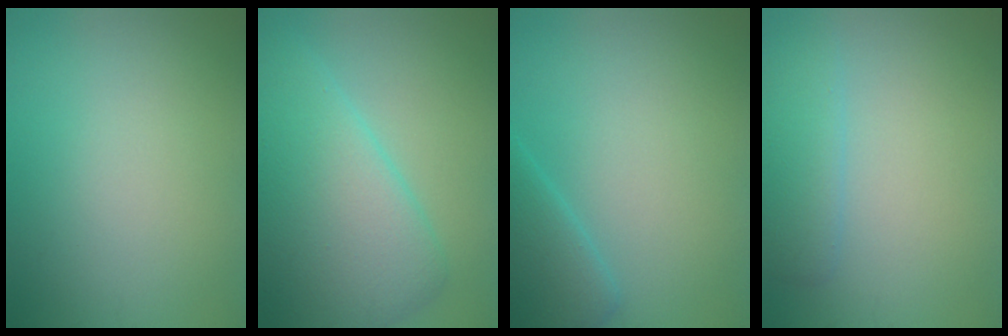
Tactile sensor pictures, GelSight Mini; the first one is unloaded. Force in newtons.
{"total": 9.1, "press": 9.1, "slide": 0.0}
{"total": 3.4, "press": 3.4, "slide": 0.2}
{"total": 2.5, "press": 2.5, "slide": 0.2}